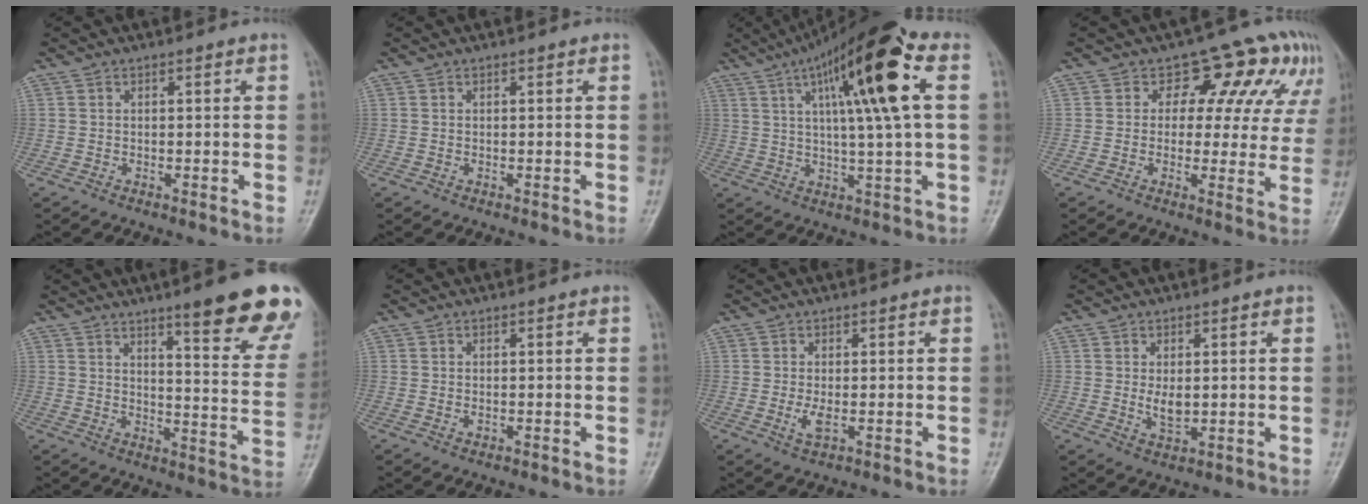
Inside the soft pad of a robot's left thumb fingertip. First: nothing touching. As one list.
[{"total": 0.0}, {"total": 17.2, "force": [5.3, 2.4, 16.1], "torque": [-0.278, 0.012, 0.078]}, {"total": 11.4, "force": [5.3, 7.6, 6.7], "torque": [-0.024, -0.012, 0.048]}, {"total": 19.8, "force": [13.0, 2.9, 14.6], "torque": [-0.157, -0.066, 0.168]}, {"total": 0.7, "force": [0.0, 0.5, 0.5], "torque": [-0.007, -0.001, 0.002]}, {"total": 2.4, "force": [-0.2, 1.1, 2.2], "torque": [-0.048, -0.007, -0.002]}, {"total": 3.5, "force": [0.5, 1.9, 2.8], "torque": [-0.043, -0.011, 0.015]}]